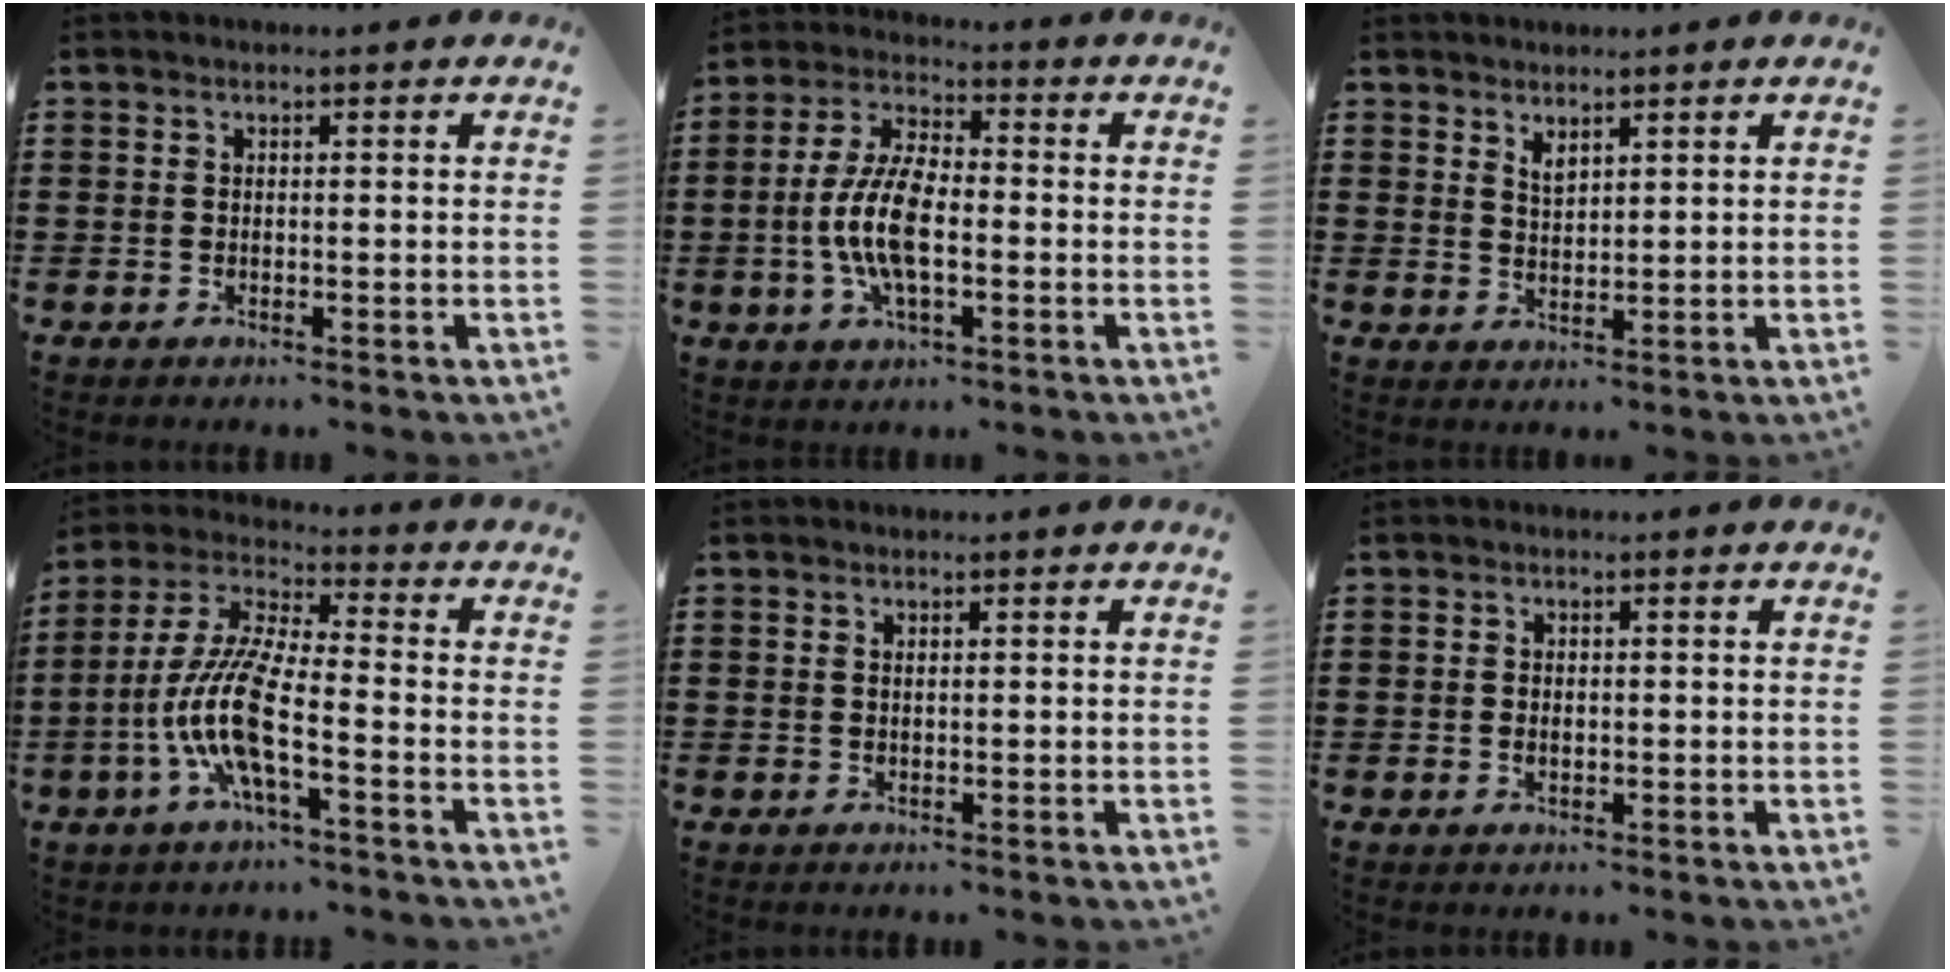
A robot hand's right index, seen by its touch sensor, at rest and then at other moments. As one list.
[{"total": 9.2, "force": [-1.6, 3.9, 8.2], "torque": [-0.198, -0.009, -0.041]}, {"total": 2.0, "force": [1.7, 0.6, 0.9], "torque": [-0.020, 0.000, 0.033]}, {"total": 10.6, "force": [-4.1, 2.3, 9.5], "torque": [-0.229, -0.015, -0.087]}, {"total": 0.5, "force": [0.2, 0.1, 0.5], "torque": [-0.012, -0.003, 0.005]}, {"total": 1.1, "force": [-0.1, 0.7, 0.8], "torque": [-0.016, 0.005, -0.002]}]